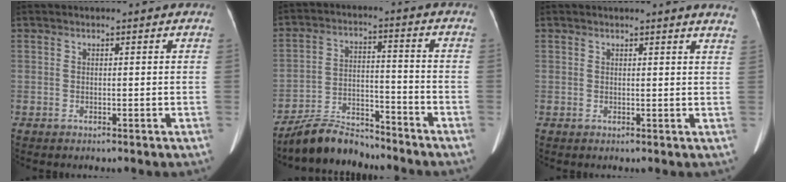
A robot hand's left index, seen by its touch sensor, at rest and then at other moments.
{"total": 9.0, "force": [-8.8, 1.8, 1.4], "torque": [-0.031, 0.003, -0.155]}
{"total": 4.1, "force": [3.9, -0.4, 1.4], "torque": [-0.015, -0.016, 0.017]}